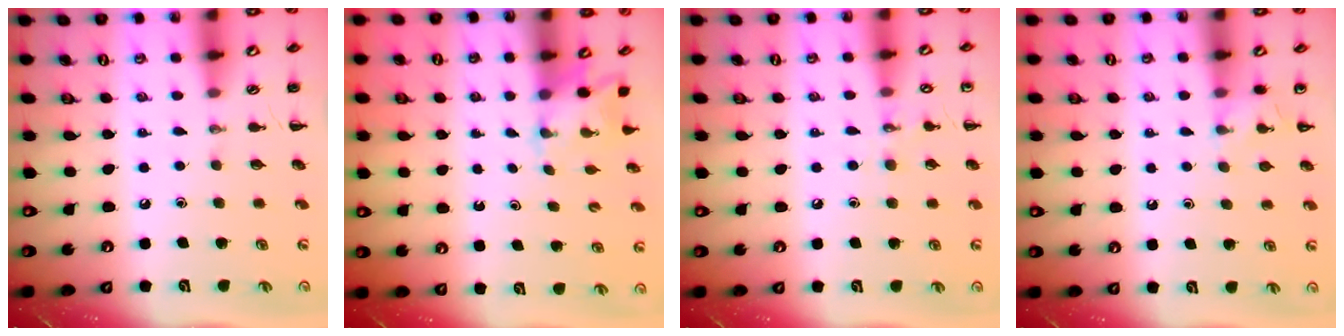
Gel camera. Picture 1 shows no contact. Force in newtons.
{"total": 1.6, "press": 1.5, "slide": 0.6}
{"total": 6.4, "press": 6.2, "slide": 1.6}
{"total": 4.4, "press": 4.2, "slide": 1.3}